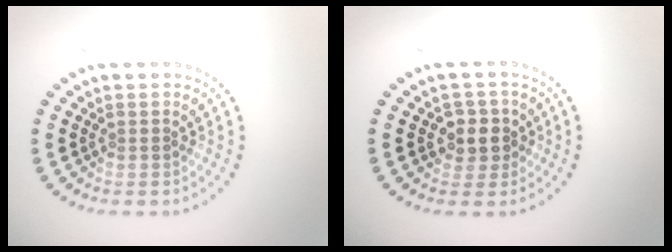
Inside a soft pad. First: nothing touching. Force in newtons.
{"total": 2.5, "press": 2.3, "slide": 0.9}